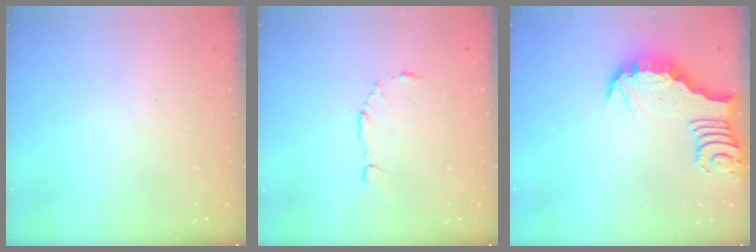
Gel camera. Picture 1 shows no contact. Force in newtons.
{"total": 5.2, "press": 5.2, "slide": 0.8}
{"total": 3.3, "press": 3.3, "slide": 0.1}